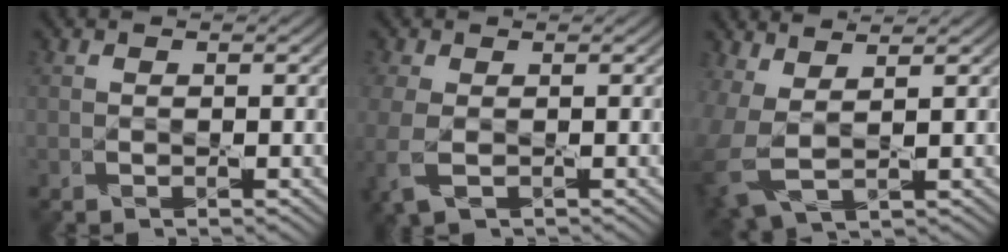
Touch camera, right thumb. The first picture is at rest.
{"total": 4.6, "force": [-1.2, 2.8, 3.5], "torque": [-0.108, -0.017, -0.023]}
{"total": 5.8, "force": [1.2, 3.0, 4.9], "torque": [-0.144, -0.010, 0.031]}